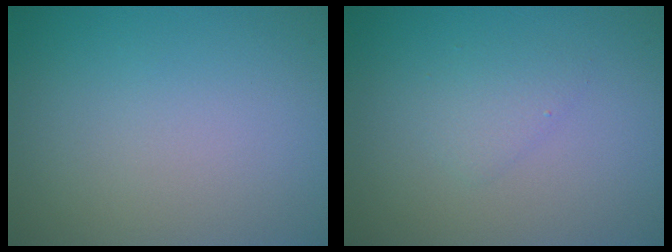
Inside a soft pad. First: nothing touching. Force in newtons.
{"total": 1.3, "press": 1.3, "slide": 0.1}